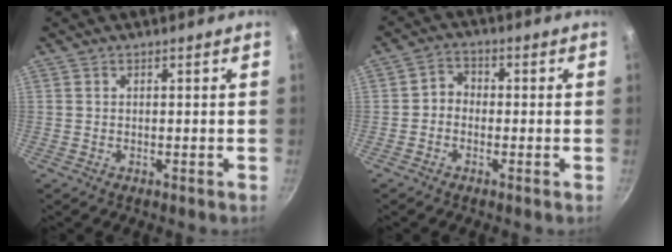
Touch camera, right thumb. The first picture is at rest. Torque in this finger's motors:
{"motor_torque": [-0.41, -0.14, 0.21, -0.40, -0.06]}